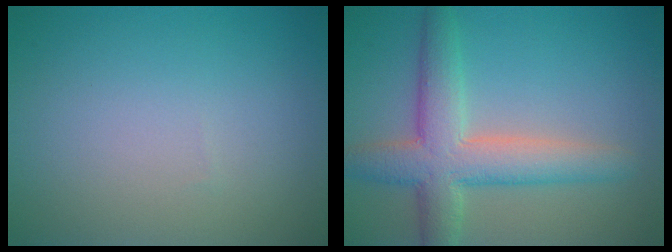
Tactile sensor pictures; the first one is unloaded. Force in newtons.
{"total": 6.1, "press": 6.1, "slide": 0.4}